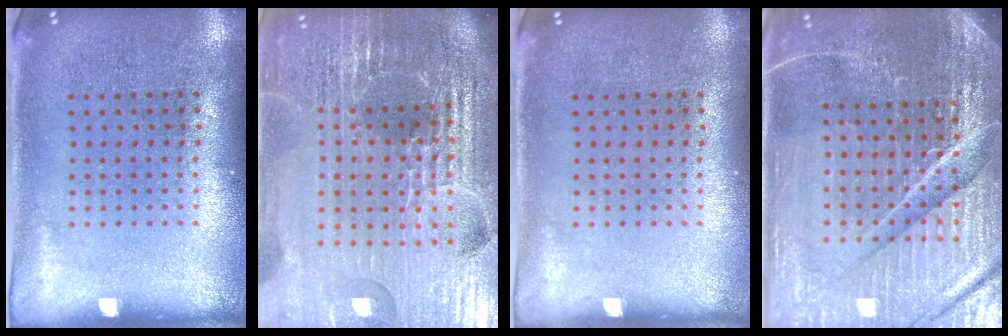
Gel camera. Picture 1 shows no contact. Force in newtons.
{"total": 6.9, "press": 6.0, "slide": 3.5}
{"total": 0.0}
{"total": 6.3, "press": 5.7, "slide": 2.9}